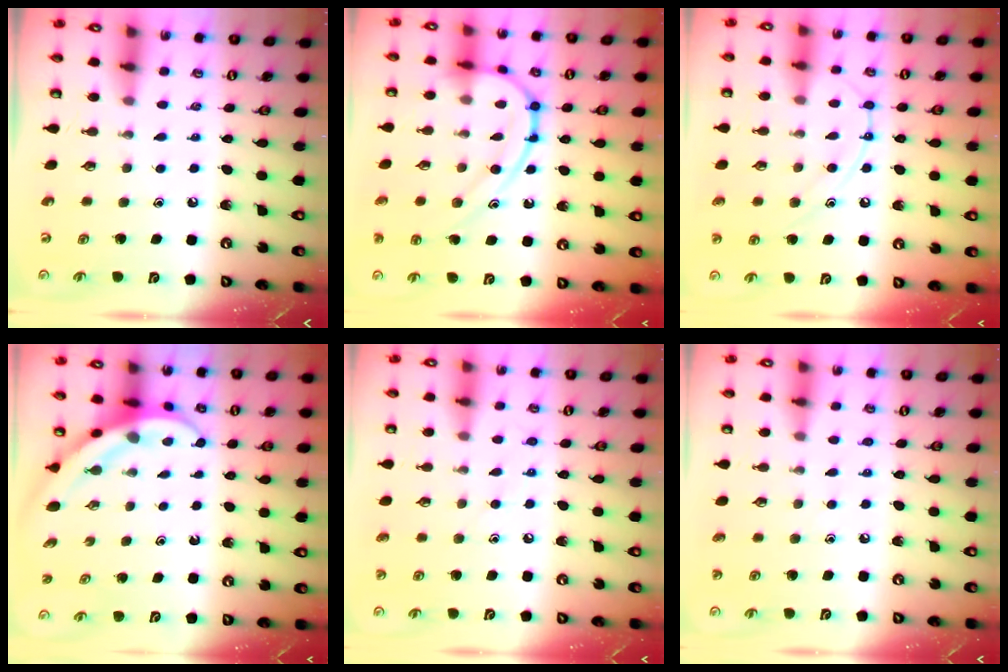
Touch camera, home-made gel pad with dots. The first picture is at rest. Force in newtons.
{"total": 13.7, "press": 13.7, "slide": 0.2}
{"total": 11.5, "press": 11.4, "slide": 1.1}
{"total": 6.6, "press": 6.6, "slide": 0.5}
{"total": 9.3, "press": 9.3, "slide": 0.6}
{"total": 4.4, "press": 4.4, "slide": 0.4}